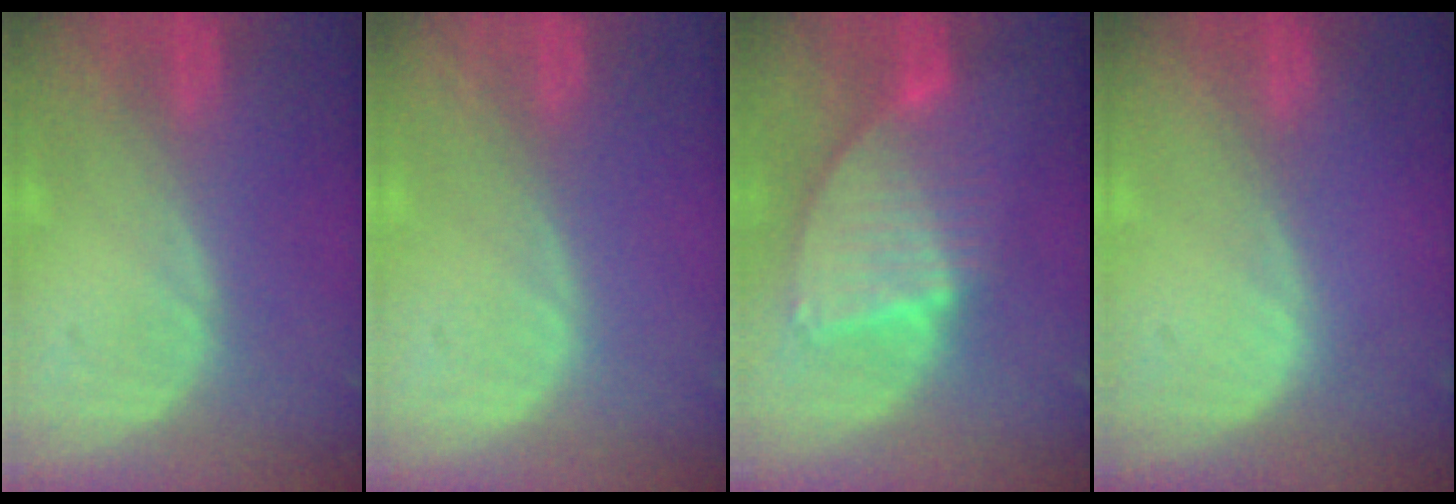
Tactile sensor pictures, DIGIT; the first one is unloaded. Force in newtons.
{"total": 0.0}
{"total": 8.7, "press": 7.5, "slide": 4.4}
{"total": 0.0}